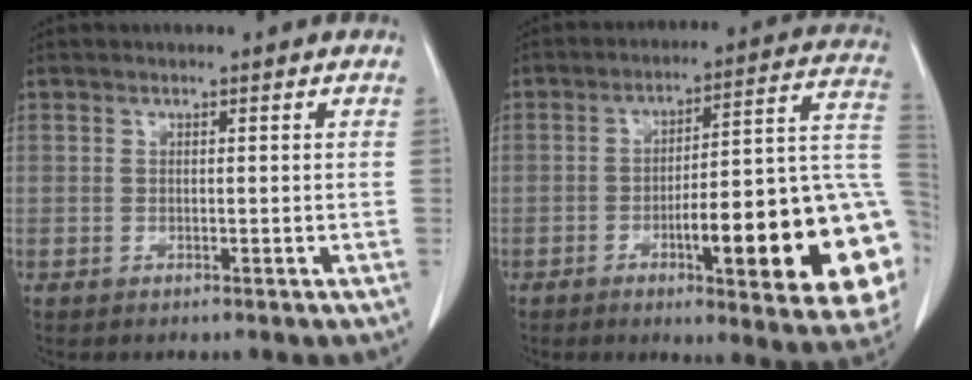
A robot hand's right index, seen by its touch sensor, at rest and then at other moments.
{"total": 23.5, "force": [-6.2, 3.7, 22.4], "torque": [-0.207, 0.018, -0.073]}